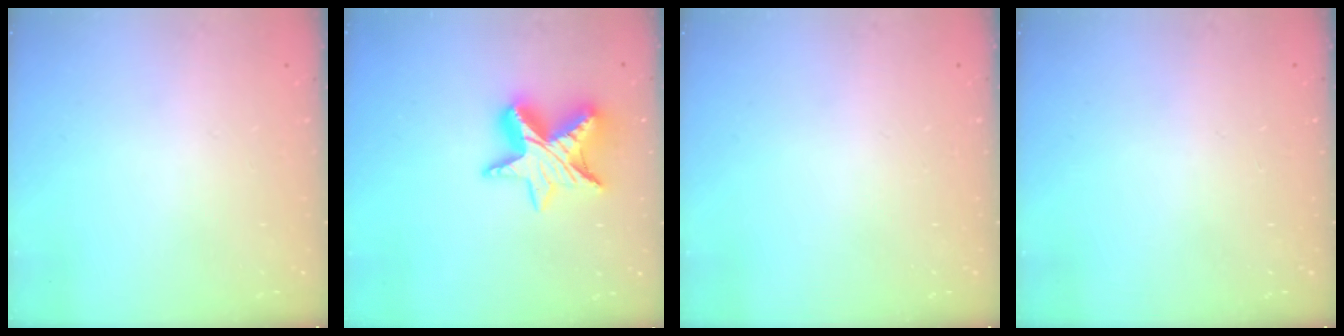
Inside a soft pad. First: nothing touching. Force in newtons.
{"total": 12.9, "press": 12.9, "slide": 0.9}
{"total": 0.0}
{"total": 0.0}